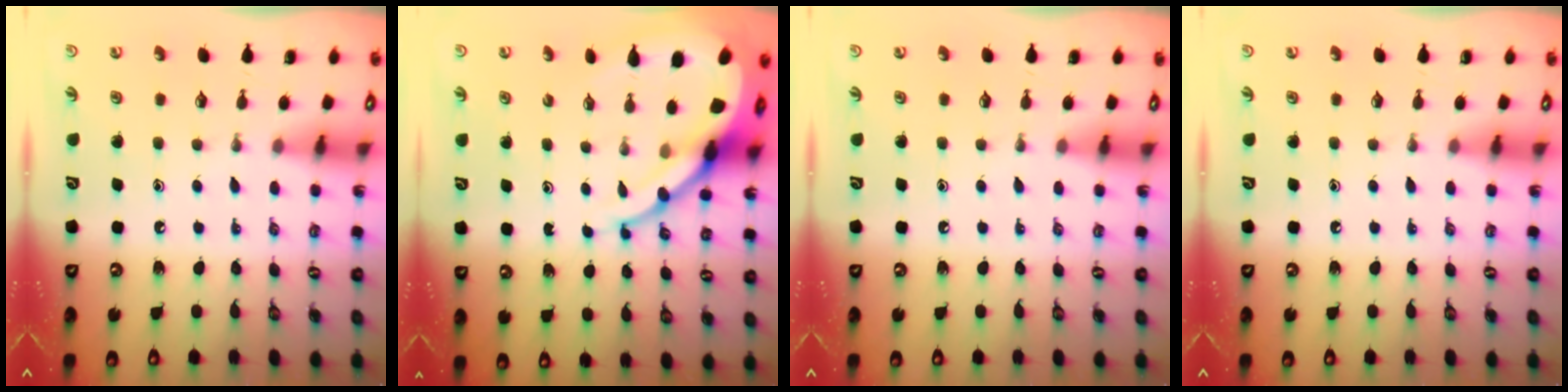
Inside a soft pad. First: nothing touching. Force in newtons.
{"total": 12.5, "press": 12.4, "slide": 1.4}
{"total": 0.0}
{"total": 0.0}